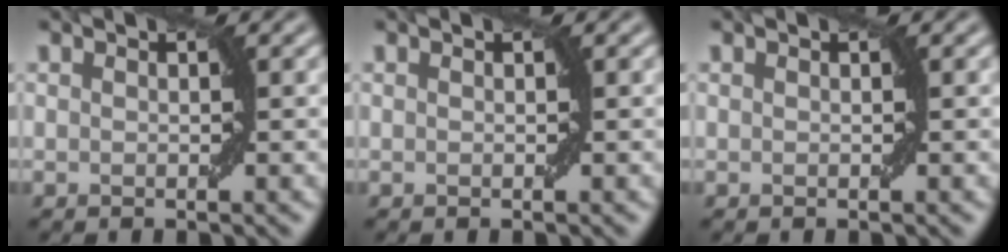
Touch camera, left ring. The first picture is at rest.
{"total": 0.0}
{"total": 0.0}